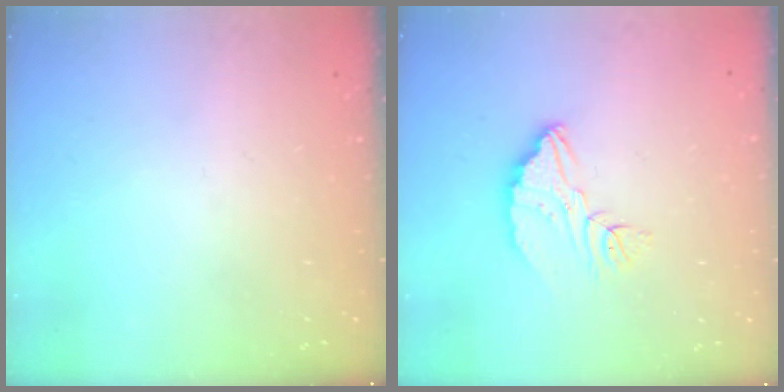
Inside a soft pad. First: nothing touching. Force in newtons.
{"total": 8.5, "press": 8.5, "slide": 0.5}